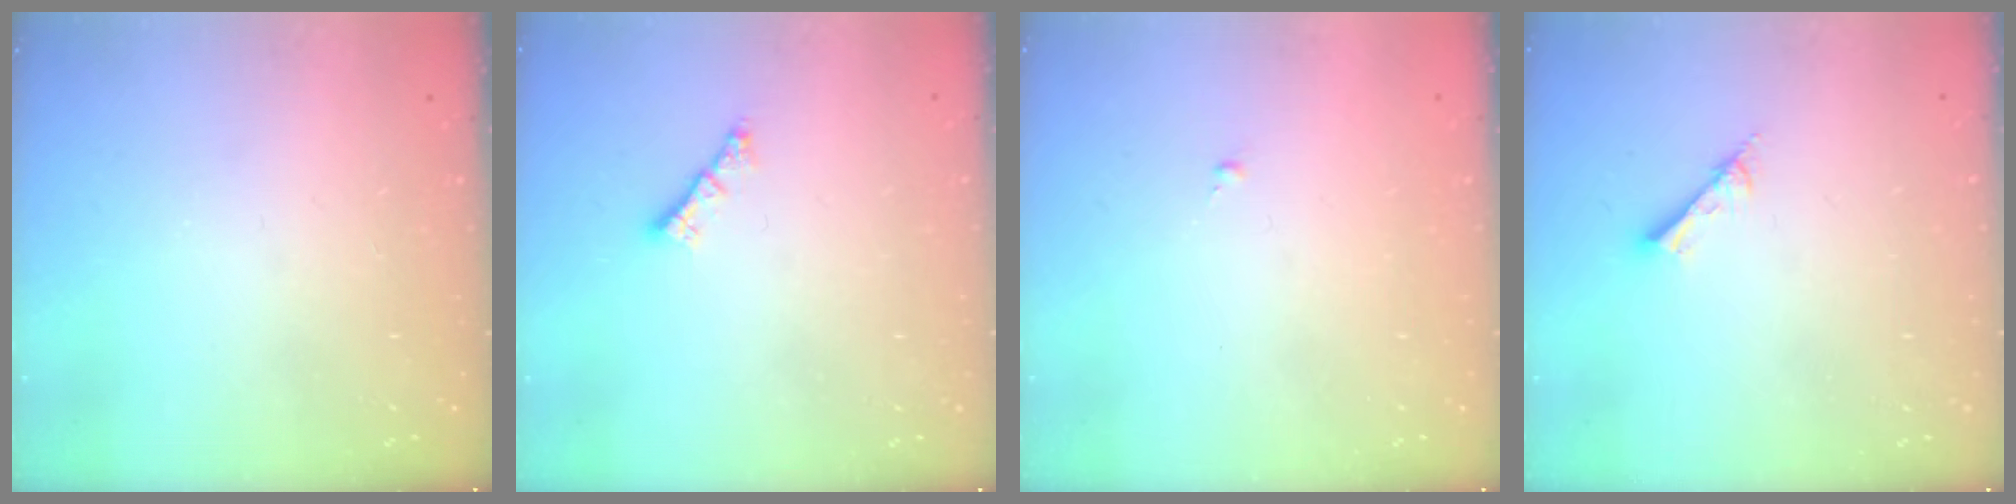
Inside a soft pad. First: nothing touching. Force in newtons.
{"total": 1.2, "press": 1.2, "slide": 0.3}
{"total": 0.0}
{"total": 2.6, "press": 2.6, "slide": 0.1}